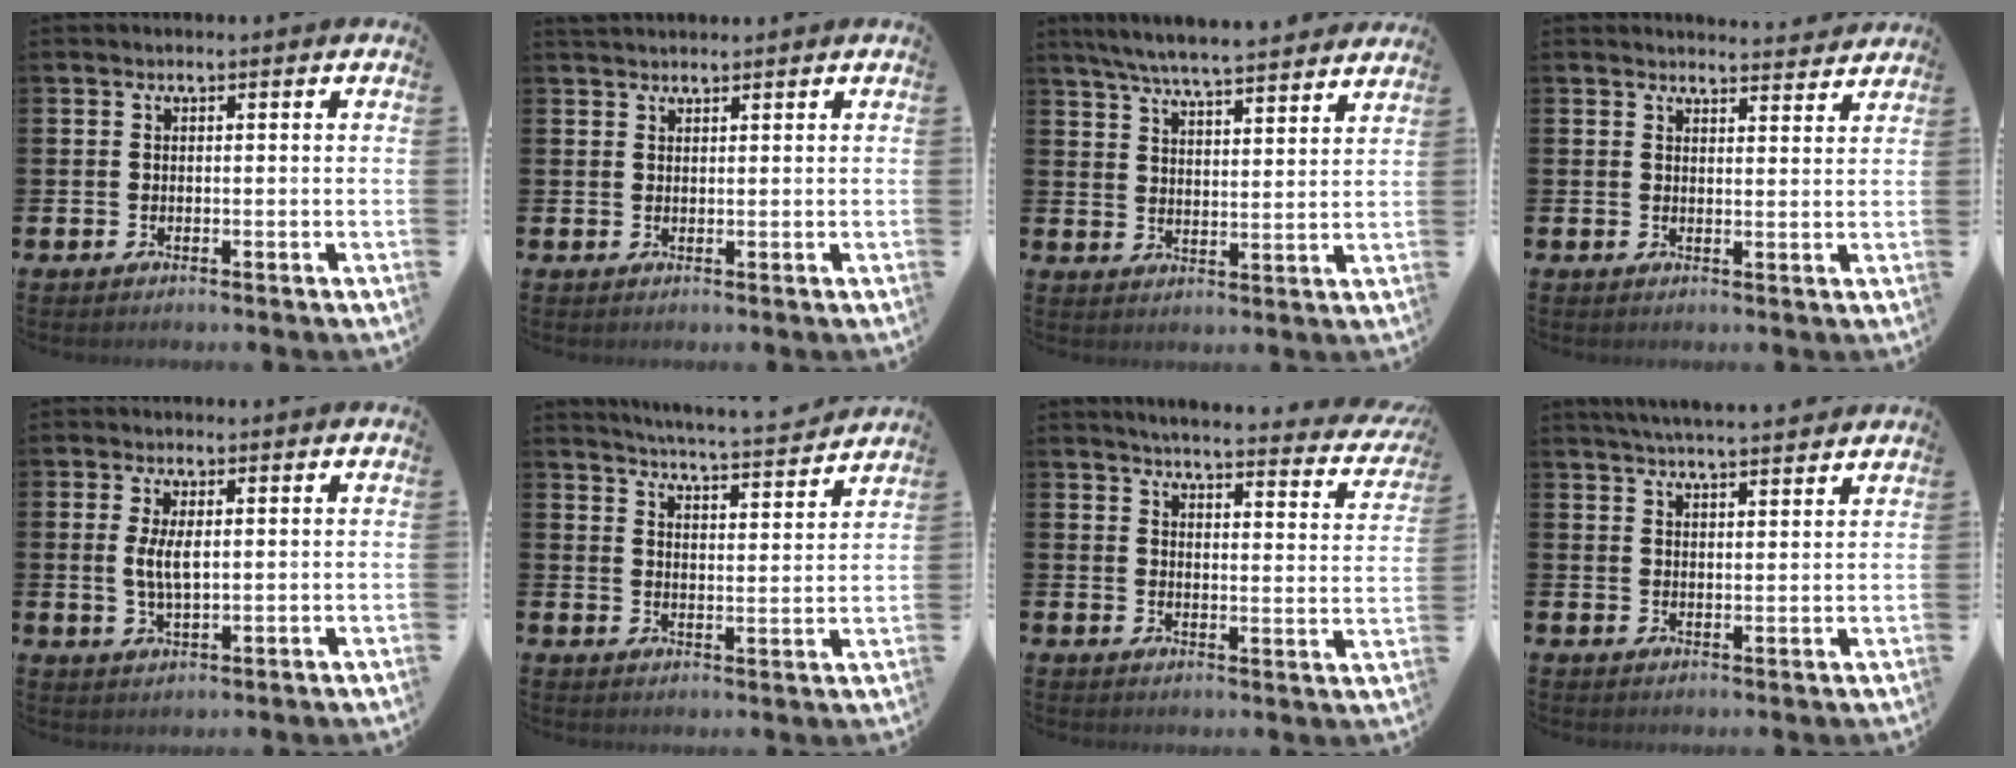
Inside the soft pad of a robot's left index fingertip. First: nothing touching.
{"total": 1.5, "force": [1.5, 0.3, 0.1], "torque": [0.005, -0.002, 0.025]}
{"total": 6.6, "force": [6.3, 0.0, 1.8], "torque": [-0.047, -0.043, 0.110]}
{"total": 3.1, "force": [3.1, 0.1, -0.1], "torque": [0.005, -0.024, 0.054]}
{"total": 3.9, "force": [0.9, 1.5, 3.5], "torque": [-0.061, 0.001, 0.011]}
{"total": 5.4, "force": [5.3, -0.3, 0.9], "torque": [-0.032, -0.042, 0.090]}
{"total": 4.4, "force": [4.2, 0.3, 1.3], "torque": [-0.029, -0.041, 0.066]}
{"total": 4.6, "force": [4.5, -0.2, 0.7], "torque": [-0.023, -0.020, 0.081]}